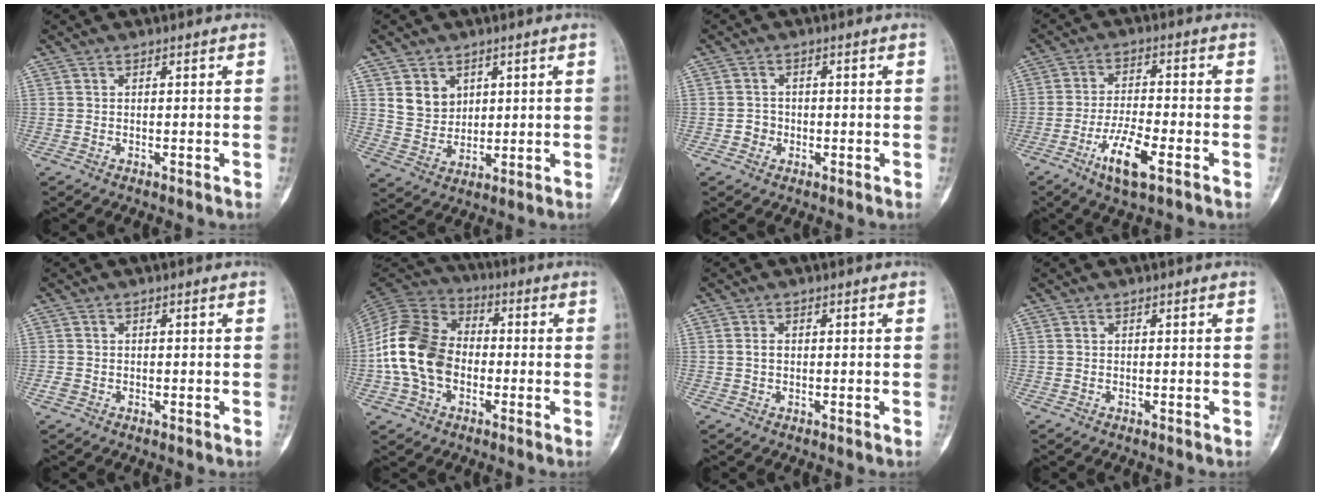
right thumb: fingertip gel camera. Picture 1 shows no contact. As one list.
[{"total": 6.1, "force": [2.6, 5.0, 2.5], "torque": [-0.019, -0.020, 0.056]}, {"total": 2.1, "force": [-0.7, 1.9, 0.5], "torque": [0.005, 0.009, -0.018]}, {"total": 8.6, "force": [-4.2, 2.3, 7.2], "torque": [-0.140, 0.013, -0.073]}, {"total": 1.0, "force": [-0.4, 0.9, 0.3], "torque": [-0.007, 0.002, -0.007]}, {"total": 15.7, "force": [-2.4, 11.6, 10.2], "torque": [-0.185, 0.032, -0.054]}, {"total": 1.4, "force": [0.0, 1.0, 1.0], "torque": [-0.017, 0.004, 0.001]}, {"total": 0.0}]